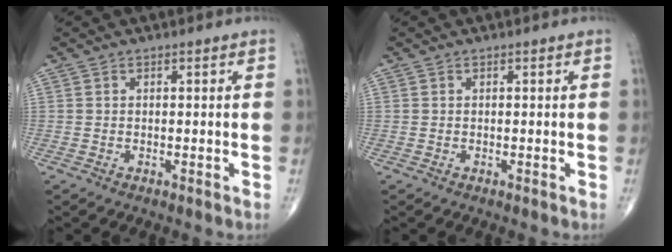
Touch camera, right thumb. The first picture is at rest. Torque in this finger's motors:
{"motor_torque": [0.02, 0.02, -0.01, -0.01, 0.00]}